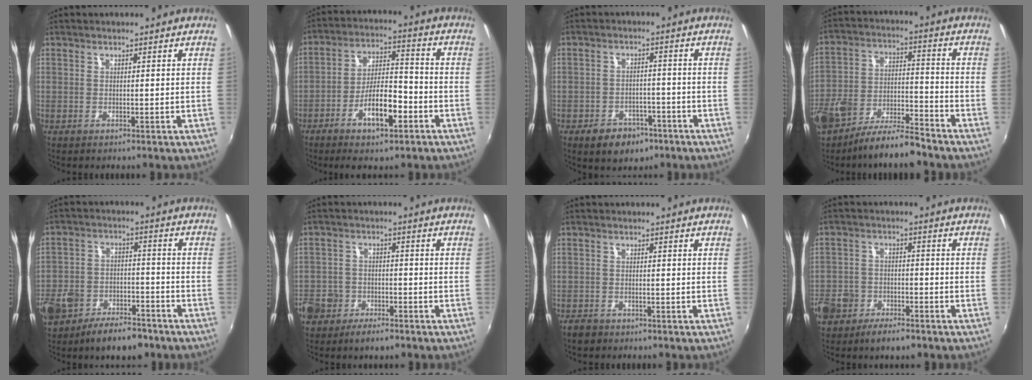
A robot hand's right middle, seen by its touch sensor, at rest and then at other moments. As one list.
[{"total": 10.0, "force": [-5.2, 3.0, 8.1], "torque": [-0.152, 0.008, -0.087]}, {"total": 7.2, "force": [-4.6, 4.6, 3.1], "torque": [-0.076, 0.008, -0.056]}, {"total": 12.5, "force": [-7.8, 5.2, 8.2], "torque": [-0.176, -0.004, -0.135]}, {"total": 14.8, "force": [-9.2, 8.4, 7.9], "torque": [-0.206, -0.009, -0.147]}, {"total": 9.7, "force": [-5.5, 7.0, 3.9], "torque": [-0.123, 0.004, -0.095]}, {"total": 2.4, "force": [-1.9, 1.2, 0.8], "torque": [-0.026, -0.003, -0.036]}, {"total": 10.2, "force": [-6.2, 6.7, 4.5], "torque": [-0.136, 0.001, -0.109]}]